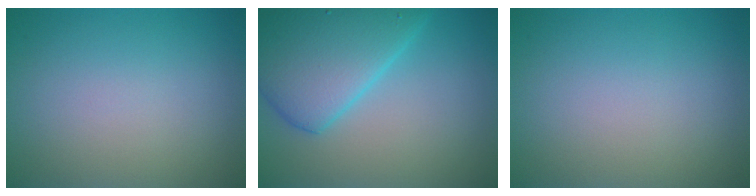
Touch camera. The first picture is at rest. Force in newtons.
{"total": 6.4, "press": 6.4, "slide": 0.2}
{"total": 0.0}